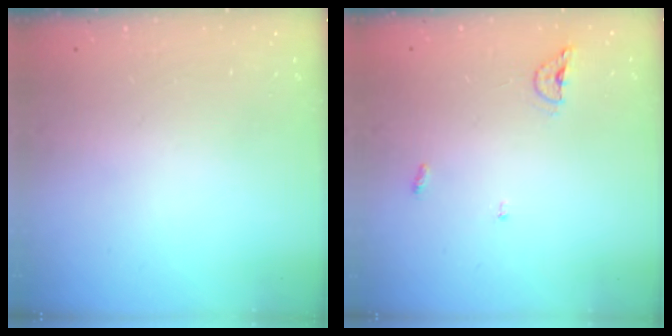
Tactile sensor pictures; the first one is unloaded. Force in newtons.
{"total": 4.4, "press": 4.3, "slide": 1.0}